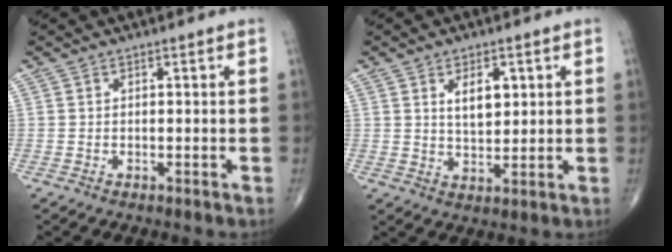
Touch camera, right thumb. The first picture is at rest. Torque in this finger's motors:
{"motor_torque": [0.09, 1.69, 0.47, 0.46, 0.02]}